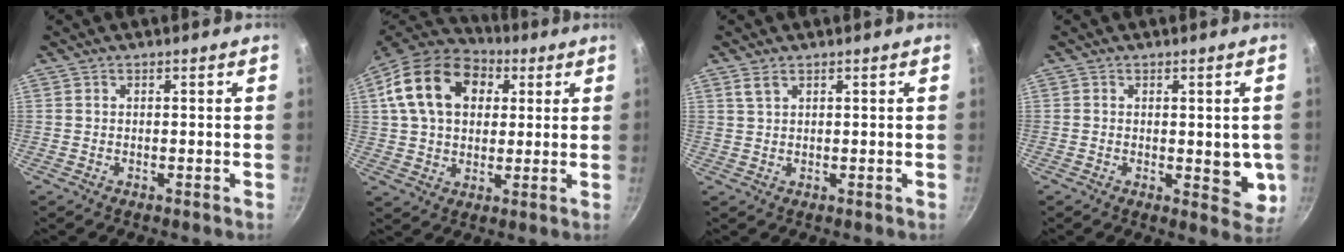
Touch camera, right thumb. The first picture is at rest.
{"total": 19.4, "force": [5.8, 13.6, 12.5], "torque": [-0.204, 0.014, 0.089]}
{"total": 2.2, "force": [1.4, 1.0, 1.4], "torque": [-0.026, -0.003, 0.030]}
{"total": 6.6, "force": [-0.3, 3.1, 5.8], "torque": [-0.054, -0.017, -0.003]}